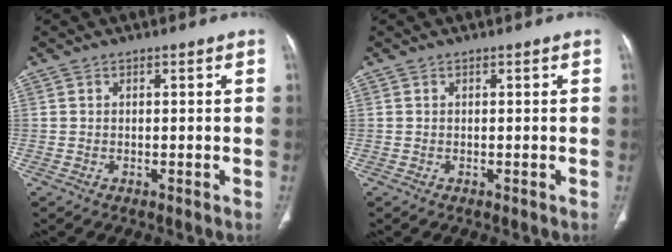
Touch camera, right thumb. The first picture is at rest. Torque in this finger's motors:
{"motor_torque": [0.01, 0.01, -0.02, 0.02, 0.01]}